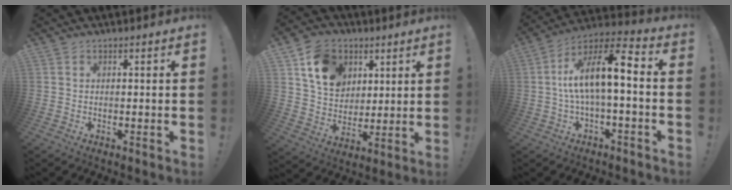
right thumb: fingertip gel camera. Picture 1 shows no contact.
{"total": 13.9, "force": [6.4, 10.9, 5.8], "torque": [-0.098, -0.018, 0.129]}
{"total": 15.0, "force": [0.6, 4.7, 14.2], "torque": [-0.249, 0.008, 0.007]}